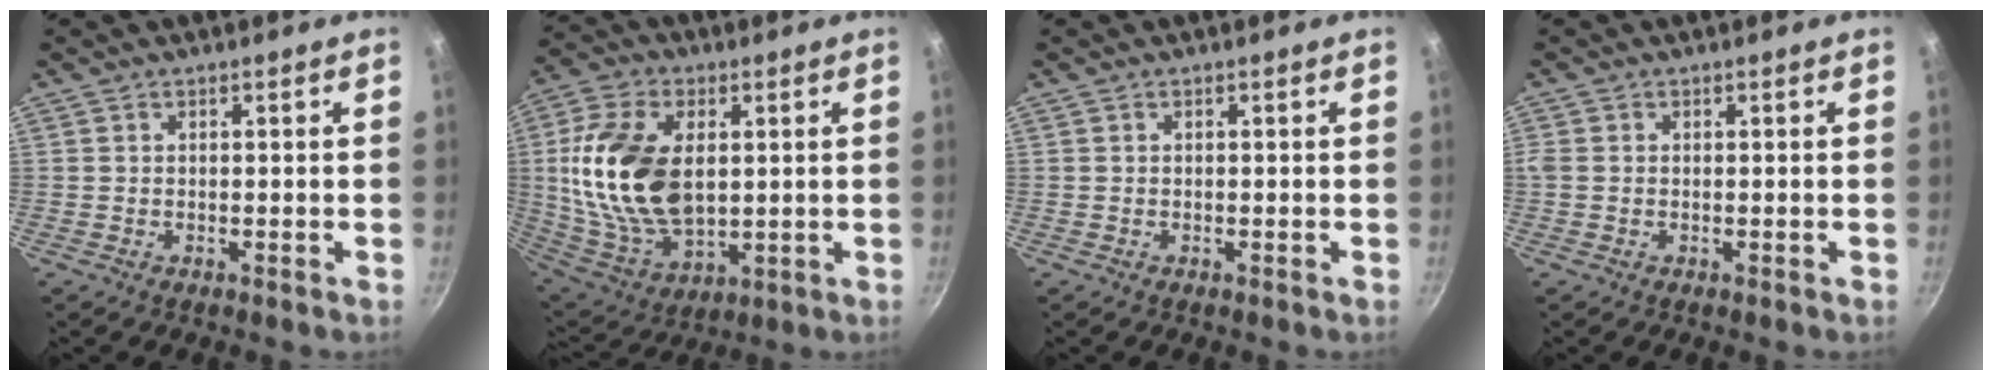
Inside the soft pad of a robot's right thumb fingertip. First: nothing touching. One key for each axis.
{"total": 20.3, "fx": 2.5, "fy": 12.5, "fz": 15.9, "tx": -0.294, "ty": -0.009, "tz": 0.056}
{"total": 0.0}
{"total": 1.2, "fx": -0.1, "fy": 1.0, "fz": 0.7, "tx": -0.015, "ty": 0.002, "tz": -0.002}